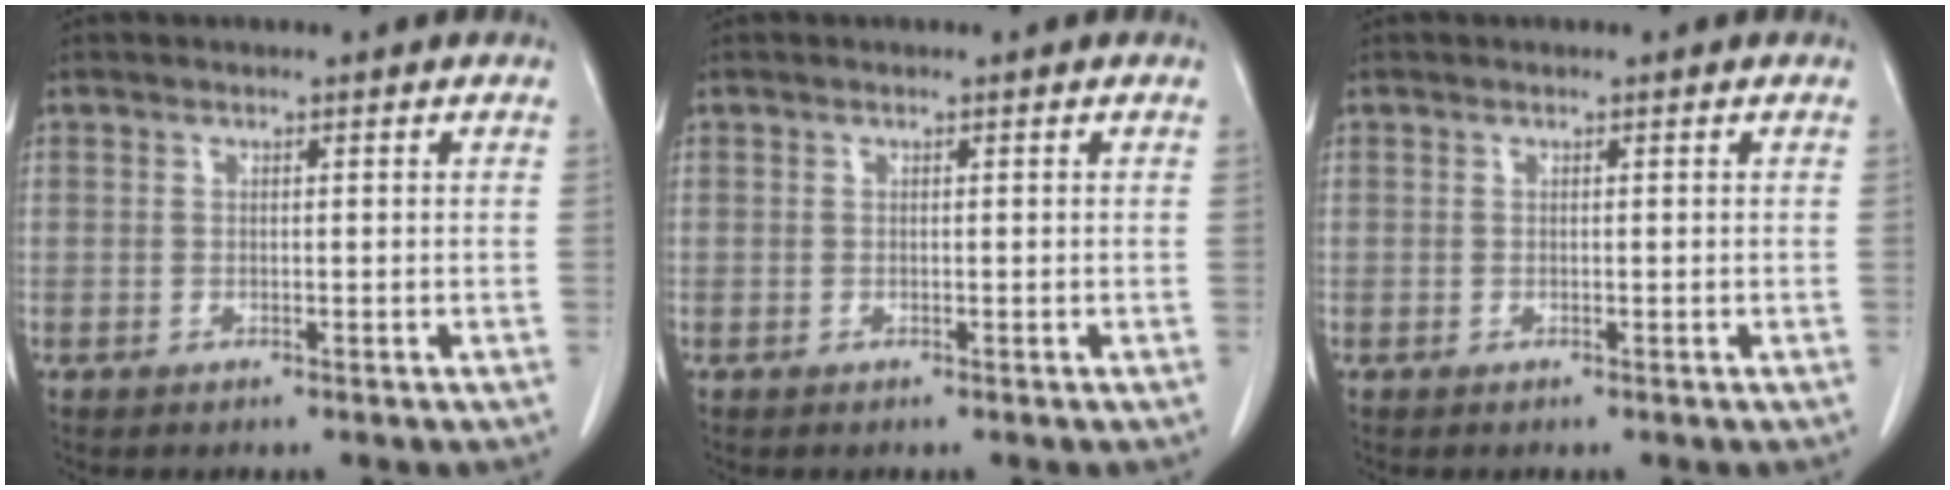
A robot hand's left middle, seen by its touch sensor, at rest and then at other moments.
{"total": 0.0}
{"total": 0.0}